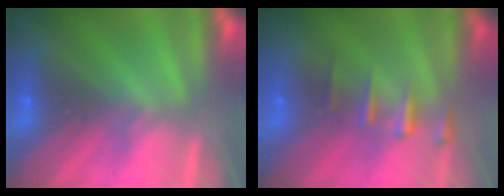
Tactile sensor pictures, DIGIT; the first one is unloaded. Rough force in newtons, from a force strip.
{"total": 2.3}